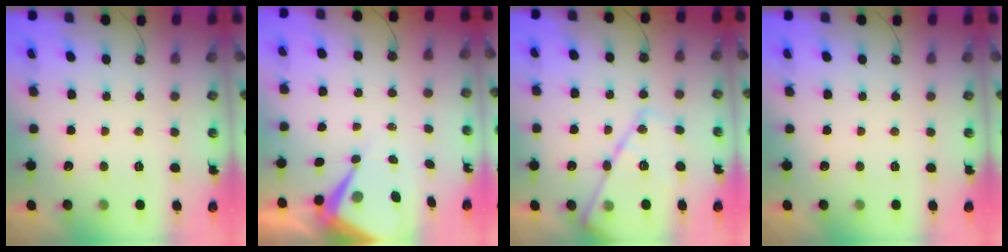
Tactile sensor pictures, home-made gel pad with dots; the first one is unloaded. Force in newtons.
{"total": 8.7, "press": 8.6, "slide": 0.8}
{"total": 16.1, "press": 16.1, "slide": 0.8}
{"total": 0.0}